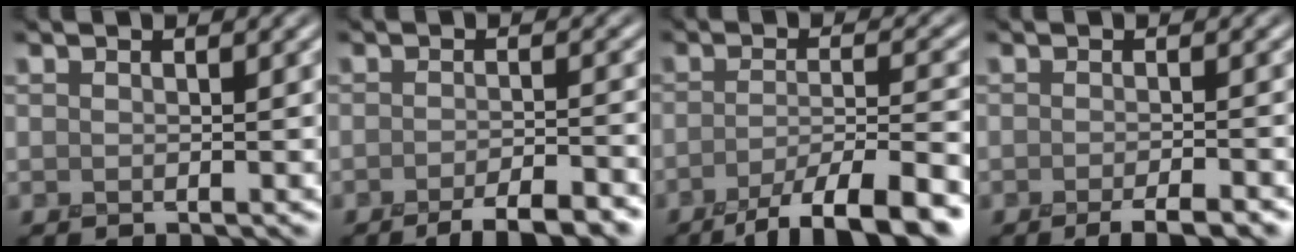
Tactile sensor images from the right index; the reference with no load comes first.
{"total": 5.1, "force": [-3.7, 1.2, 3.4], "torque": [-0.043, 0.001, -0.056]}
{"total": 8.4, "force": [-5.2, 1.9, 6.3], "torque": [-0.089, -0.003, -0.087]}
{"total": 3.5, "force": [-2.4, 0.6, 2.5], "torque": [-0.031, 0.000, -0.039]}